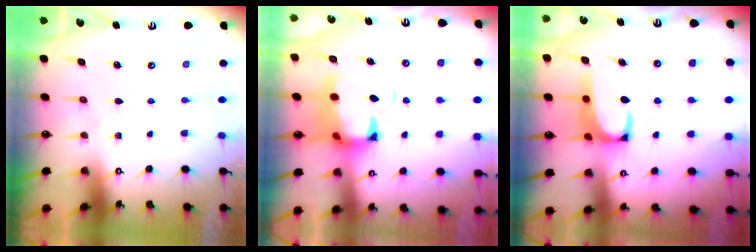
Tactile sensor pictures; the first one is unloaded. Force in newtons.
{"total": 2.8, "press": 2.4, "slide": 1.3}
{"total": 2.3, "press": 2.1, "slide": 0.9}